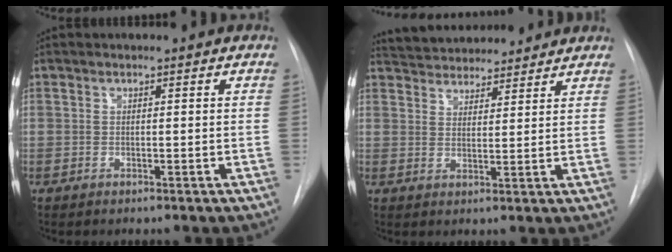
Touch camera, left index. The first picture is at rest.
{"total": 11.4, "force": [10.7, 2.9, 2.6], "torque": [-0.036, 0.022, 0.160]}